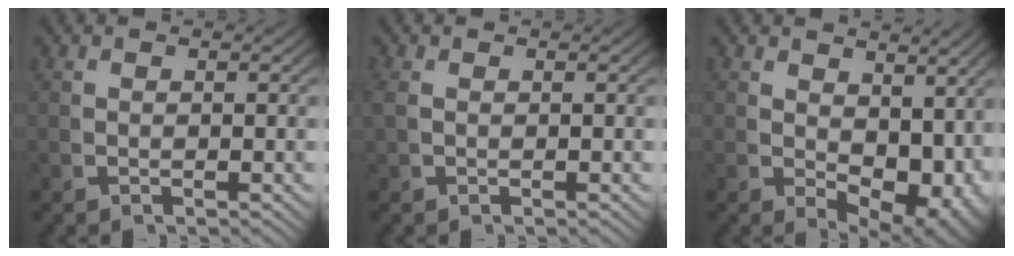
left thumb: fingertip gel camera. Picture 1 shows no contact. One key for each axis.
{"total": 0.6, "fx": 0.2, "fy": 0.4, "fz": 0.4, "tx": -0.015, "ty": -0.002, "tz": 0.008}
{"total": 6.6, "fx": 0.5, "fy": 4.0, "fz": 5.2, "tx": -0.083, "ty": -0.036, "tz": 0.032}